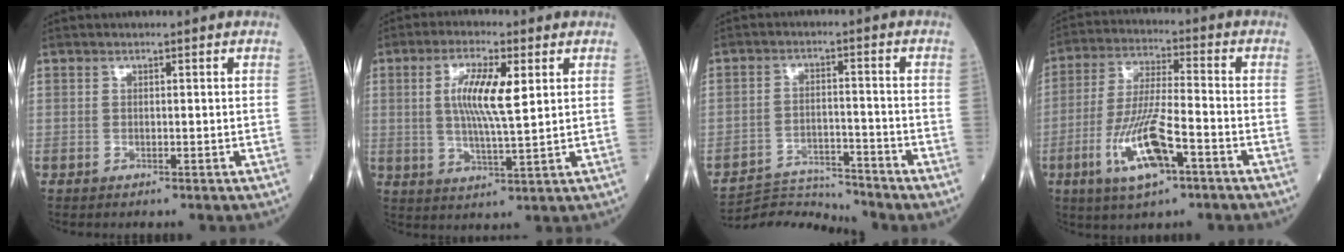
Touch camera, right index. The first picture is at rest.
{"total": 8.1, "force": [2.1, 1.2, 7.7], "torque": [-0.149, 0.004, 0.039]}
{"total": 7.0, "force": [-6.7, -0.9, -1.5], "torque": [0.024, 0.004, -0.119]}
{"total": 11.7, "force": [-5.1, 2.2, 10.4], "torque": [-0.210, -0.012, -0.093]}